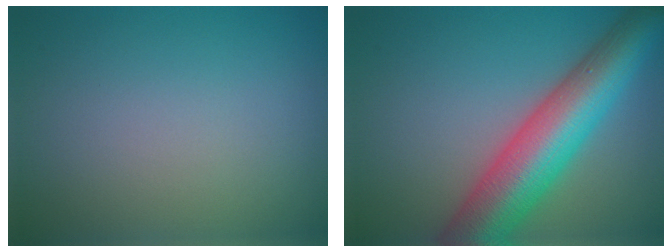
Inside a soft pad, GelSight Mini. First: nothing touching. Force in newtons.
{"total": 9.9, "press": 9.9, "slide": 0.4}